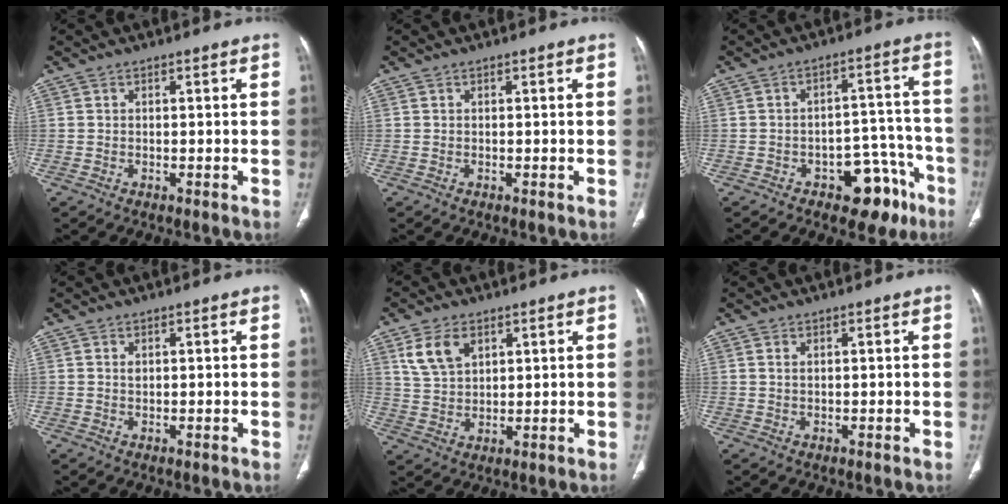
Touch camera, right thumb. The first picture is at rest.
{"total": 0.0}
{"total": 11.3, "force": [-6.5, 6.4, 6.6], "torque": [-0.037, 0.061, -0.083]}
{"total": 0.8, "force": [0.3, 0.5, 0.5], "torque": [-0.005, -0.001, 0.008]}
{"total": 7.2, "force": [3.5, 4.5, 4.4], "torque": [-0.073, -0.009, 0.075]}
{"total": 0.8, "force": [0.4, 0.3, 0.5], "torque": [-0.014, 0.004, 0.010]}